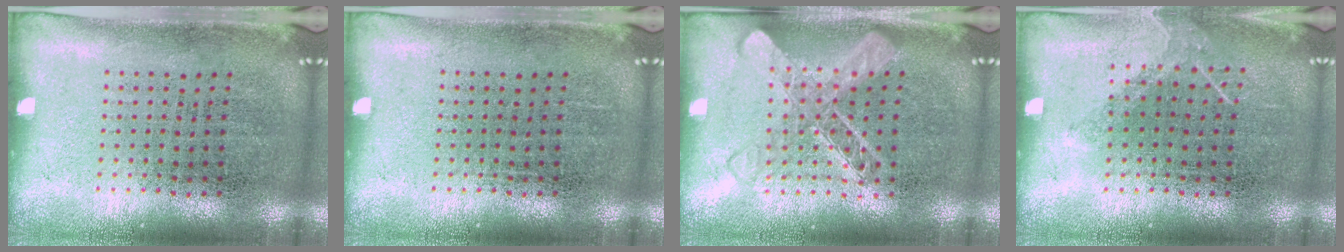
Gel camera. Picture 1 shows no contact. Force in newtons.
{"total": 0.0}
{"total": 1.6, "press": 1.6, "slide": 0.4}
{"total": 1.0, "press": 0.9, "slide": 0.3}